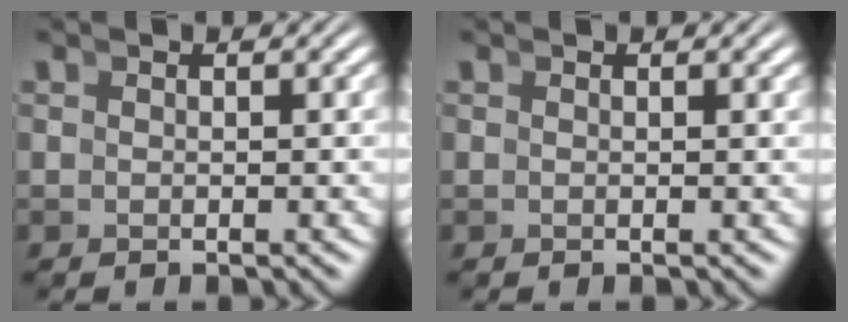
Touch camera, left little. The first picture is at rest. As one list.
[{"total": 0.0}]